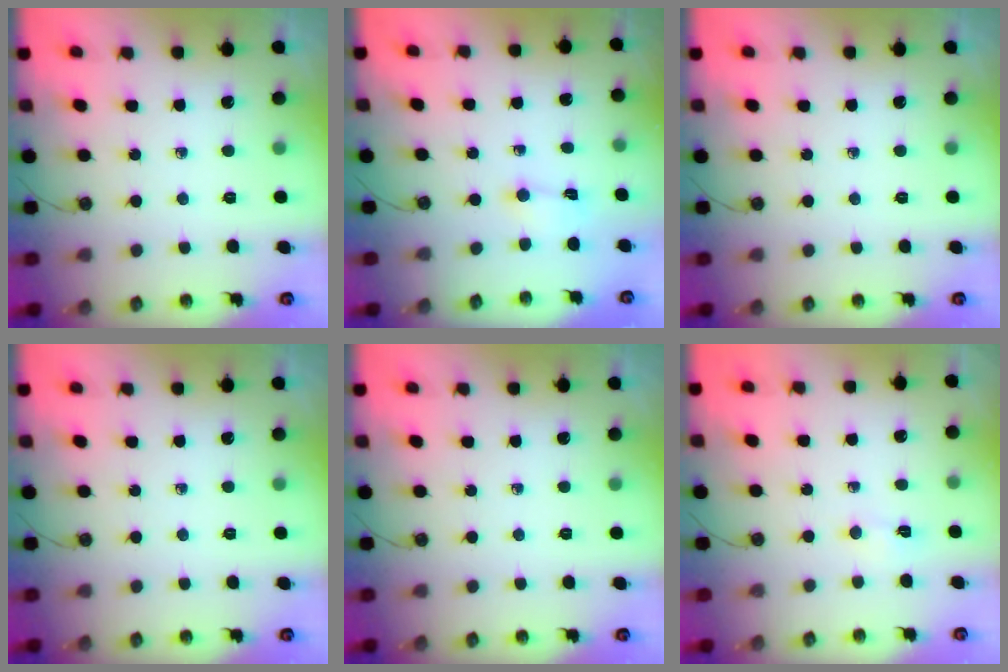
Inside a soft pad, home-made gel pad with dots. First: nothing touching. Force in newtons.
{"total": 1.2, "press": 1.0, "slide": 0.6}
{"total": 0.0}
{"total": 0.0}
{"total": 0.0}
{"total": 2.6, "press": 2.6, "slide": 0.6}